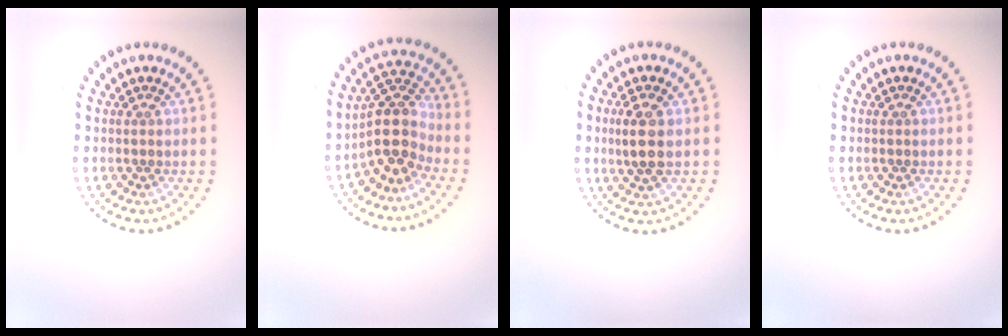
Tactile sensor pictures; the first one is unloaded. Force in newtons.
{"total": 4.3, "press": 3.5, "slide": 2.4}
{"total": 2.7, "press": 2.6, "slide": 0.8}
{"total": 0.0}